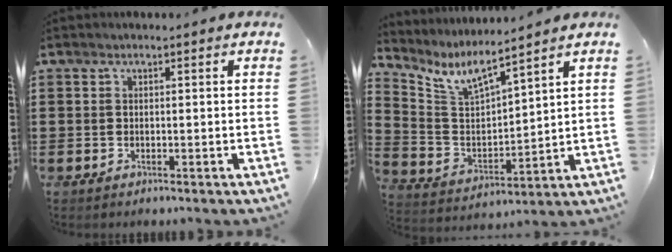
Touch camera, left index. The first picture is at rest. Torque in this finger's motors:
{"motor_torque": [0.80, 0.74, 0.04, 0.01]}